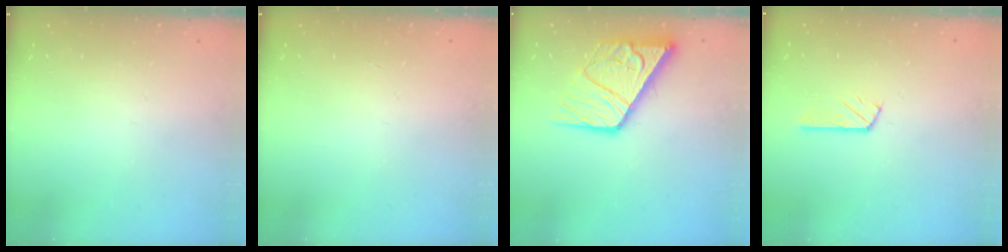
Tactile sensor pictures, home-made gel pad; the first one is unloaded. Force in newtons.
{"total": 0.0}
{"total": 14.2, "press": 14.1, "slide": 1.7}
{"total": 2.9, "press": 2.9, "slide": 0.1}